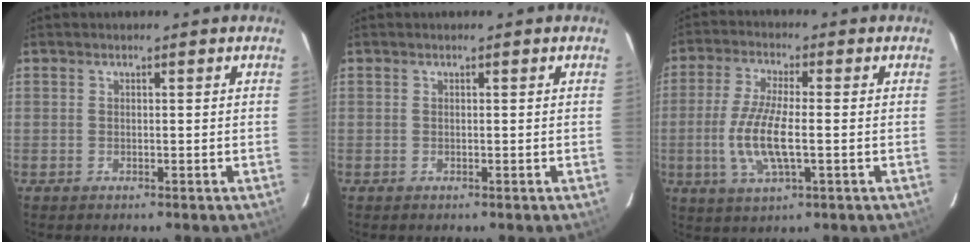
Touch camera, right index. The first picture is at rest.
{"total": 0.0}
{"total": 9.9, "force": [-1.8, 2.7, 9.3], "torque": [-0.192, -0.009, -0.036]}